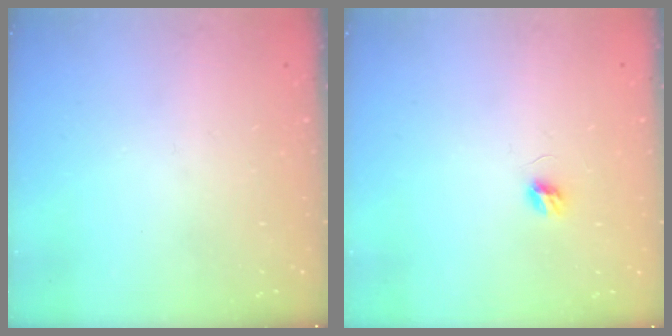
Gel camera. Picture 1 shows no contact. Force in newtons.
{"total": 4.6, "press": 4.6, "slide": 0.5}